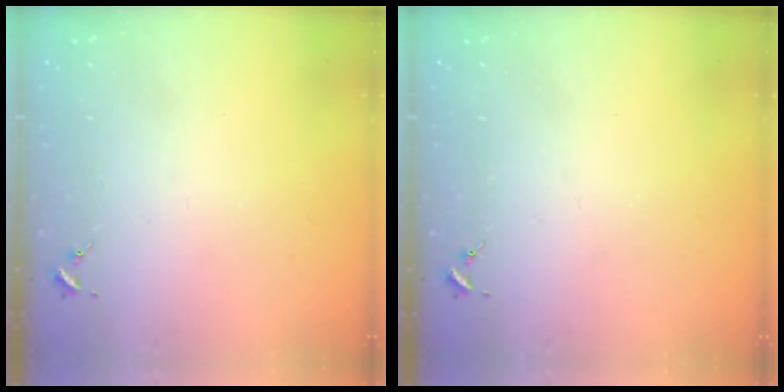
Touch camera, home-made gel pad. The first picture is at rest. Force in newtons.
{"total": 0.0}